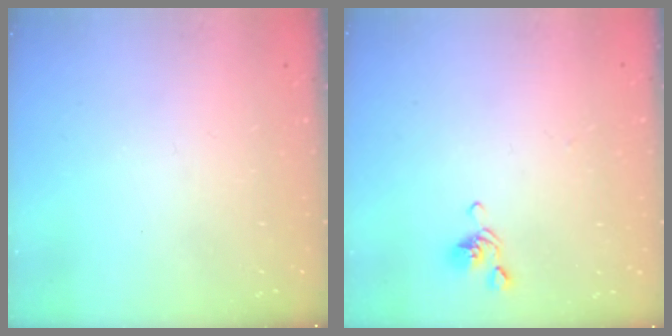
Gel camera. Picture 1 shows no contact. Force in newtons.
{"total": 2.7, "press": 2.6, "slide": 0.6}